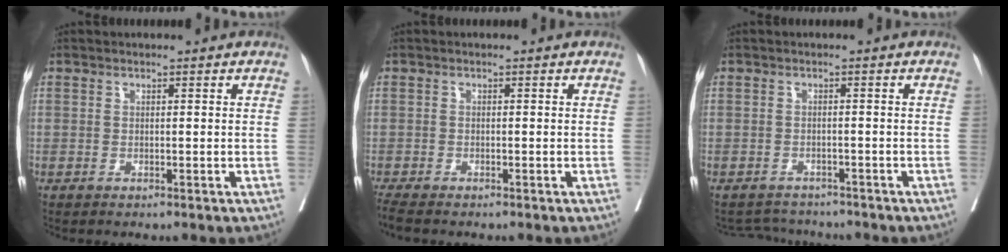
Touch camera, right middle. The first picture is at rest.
{"total": 2.6, "force": [-2.3, 0.3, 1.2], "torque": [-0.024, -0.008, -0.041]}
{"total": 3.8, "force": [-3.7, 0.6, -0.6], "torque": [0.005, 0.001, -0.058]}